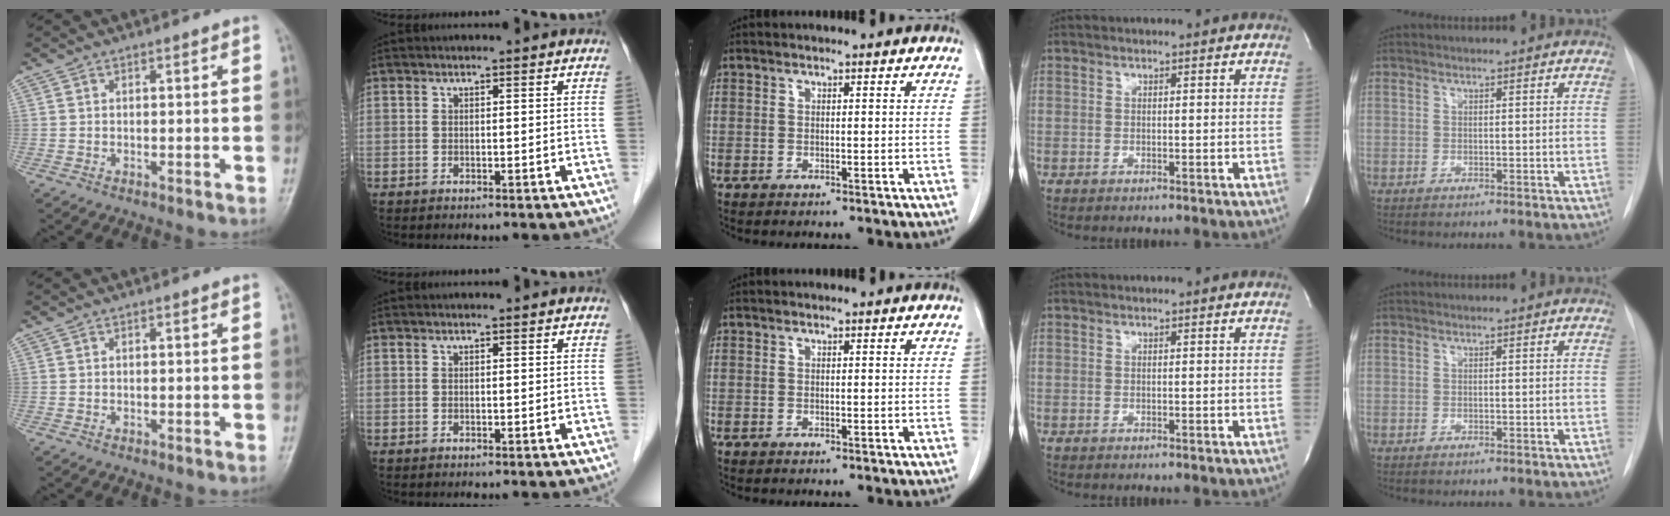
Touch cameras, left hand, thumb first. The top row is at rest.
{}